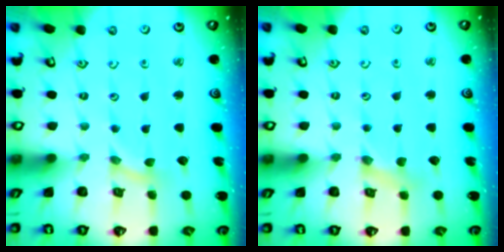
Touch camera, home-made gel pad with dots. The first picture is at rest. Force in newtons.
{"total": 0.8, "press": 0.8, "slide": 0.2}